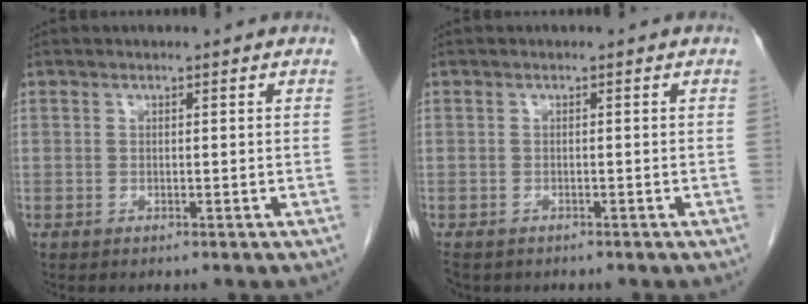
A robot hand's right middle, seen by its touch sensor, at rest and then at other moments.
{"total": 3.8, "force": [-3.1, 1.9, 1.3], "torque": [-0.022, -0.005, -0.042]}